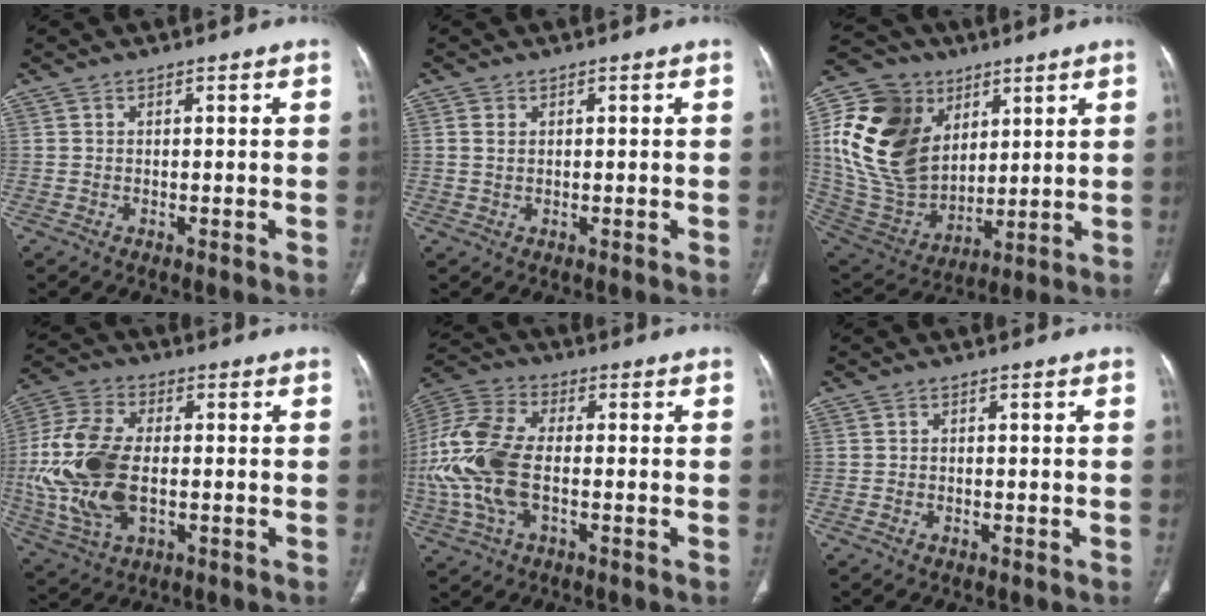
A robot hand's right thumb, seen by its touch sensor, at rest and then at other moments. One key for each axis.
{"total": 1.6, "fx": 0.4, "fy": 1.2, "fz": 1.0, "tx": -0.022, "ty": 0.000, "tz": 0.011}
{"total": 25.2, "fx": 7.2, "fy": 18.6, "fz": 15.4, "tx": -0.284, "ty": -0.010, "tz": 0.147}
{"total": 17.5, "fx": -1.5, "fy": 9.8, "fz": 14.4, "tx": -0.323, "ty": 0.003, "tz": -0.024}
{"total": 16.3, "fx": -2.2, "fy": 8.7, "fz": 13.6, "tx": -0.315, "ty": 0.018, "tz": -0.042}
{"total": 0.9, "fx": -0.6, "fy": 0.5, "fz": 0.5, "tx": -0.016, "ty": 0.008, "tz": -0.006}